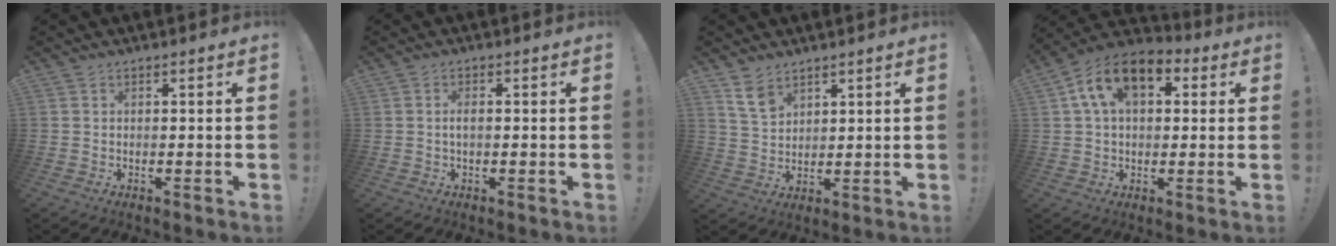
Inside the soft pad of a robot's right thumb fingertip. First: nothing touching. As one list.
[{"total": 2.0, "force": [-0.2, 0.7, 1.8], "torque": [-0.030, 0.004, -0.005]}, {"total": 7.2, "force": [5.1, 4.1, 3.0], "torque": [-0.051, -0.027, 0.099]}, {"total": 13.8, "force": [5.4, 8.4, 9.7], "torque": [-0.165, 0.000, 0.100]}]